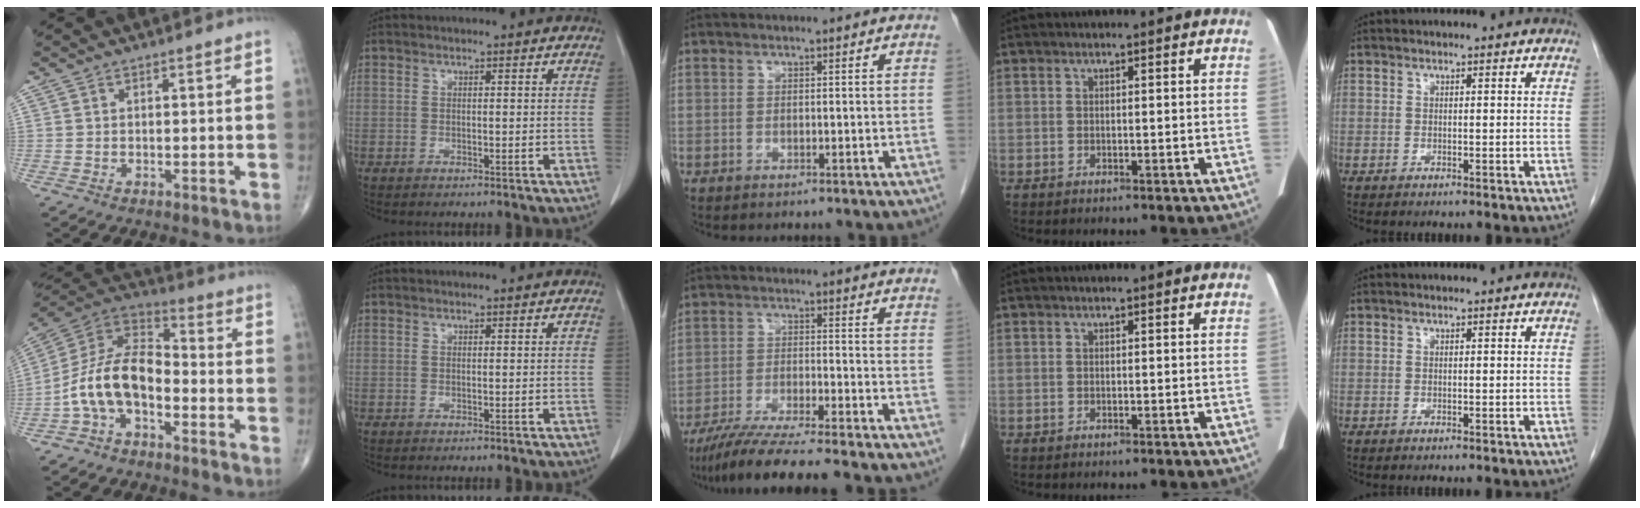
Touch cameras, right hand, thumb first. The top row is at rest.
{"thumb": {"total": 12.8, "force": [-4.3, 7.2, 9.7], "torque": [-0.178, 0.064, -0.093]}, "middle": {"total": 11.7, "force": [-10.1, -1.0, 5.8], "torque": [-0.084, -0.028, -0.166]}}